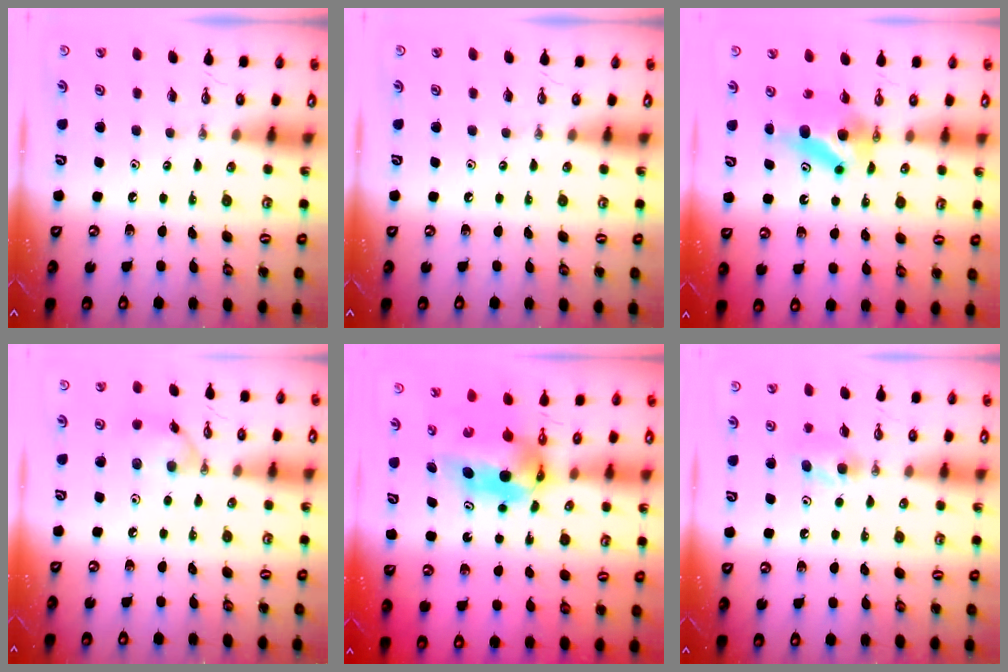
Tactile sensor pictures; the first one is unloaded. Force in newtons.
{"total": 0.0}
{"total": 6.5, "press": 6.4, "slide": 0.8}
{"total": 8.7, "press": 8.7, "slide": 0.8}
{"total": 5.6, "press": 5.6, "slide": 0.3}
{"total": 5.8, "press": 5.7, "slide": 0.8}